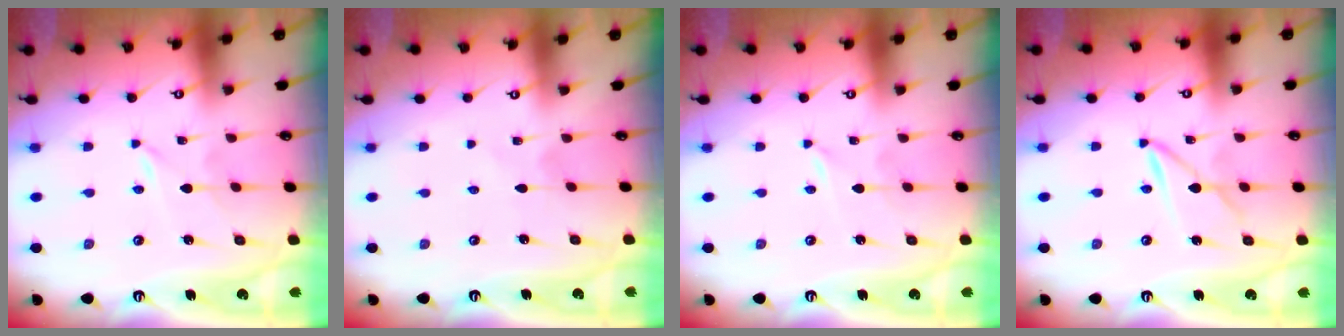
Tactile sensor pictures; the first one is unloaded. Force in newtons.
{"total": 1.4, "press": 1.4, "slide": 0.1}
{"total": 0.0}
{"total": 2.9, "press": 2.9, "slide": 0.3}